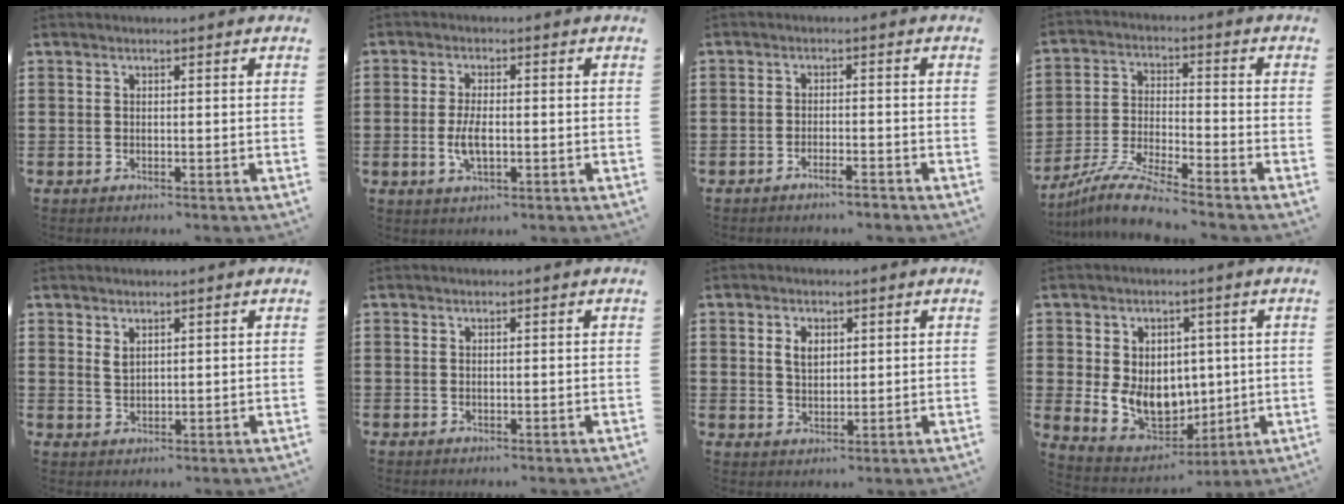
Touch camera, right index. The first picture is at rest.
{"total": 4.2, "force": [-0.7, 1.7, 3.8], "torque": [-0.080, -0.002, -0.016]}
{"total": 2.0, "force": [-1.8, 0.0, 0.8], "torque": [-0.015, 0.002, -0.035]}
{"total": 8.1, "force": [-7.6, -0.1, 2.9], "torque": [-0.063, 0.001, -0.151]}
{"total": 1.8, "force": [1.4, 1.0, 0.8], "torque": [-0.017, 0.002, 0.026]}
{"total": 0.0}
{"total": 2.9, "force": [1.0, 1.8, 2.0], "torque": [-0.044, 0.010, 0.016]}
{"total": 8.4, "force": [0.3, 7.1, 4.6], "torque": [-0.091, 0.002, 0.011]}